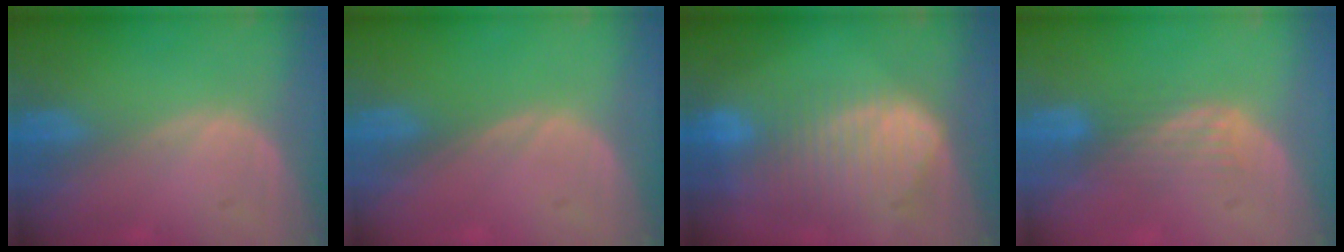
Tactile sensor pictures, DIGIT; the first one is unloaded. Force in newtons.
{"total": 0.0}
{"total": 10.5, "press": 9.0, "slide": 5.3}
{"total": 4.4, "press": 3.7, "slide": 2.4}